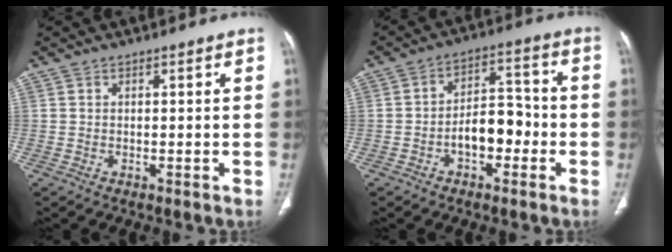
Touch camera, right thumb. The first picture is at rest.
{"total": 8.6, "force": [-2.8, 5.2, 6.2], "torque": [-0.074, 0.041, -0.051]}